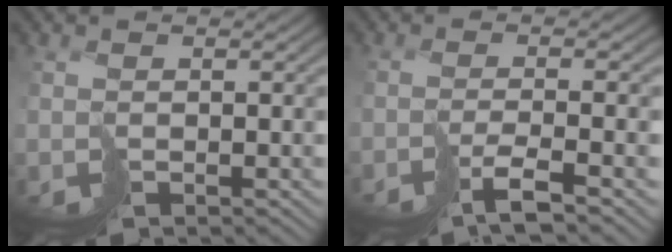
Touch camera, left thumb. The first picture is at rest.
{"total": 3.7, "force": [-2.4, -0.2, 2.8], "torque": [-0.035, 0.005, -0.047]}